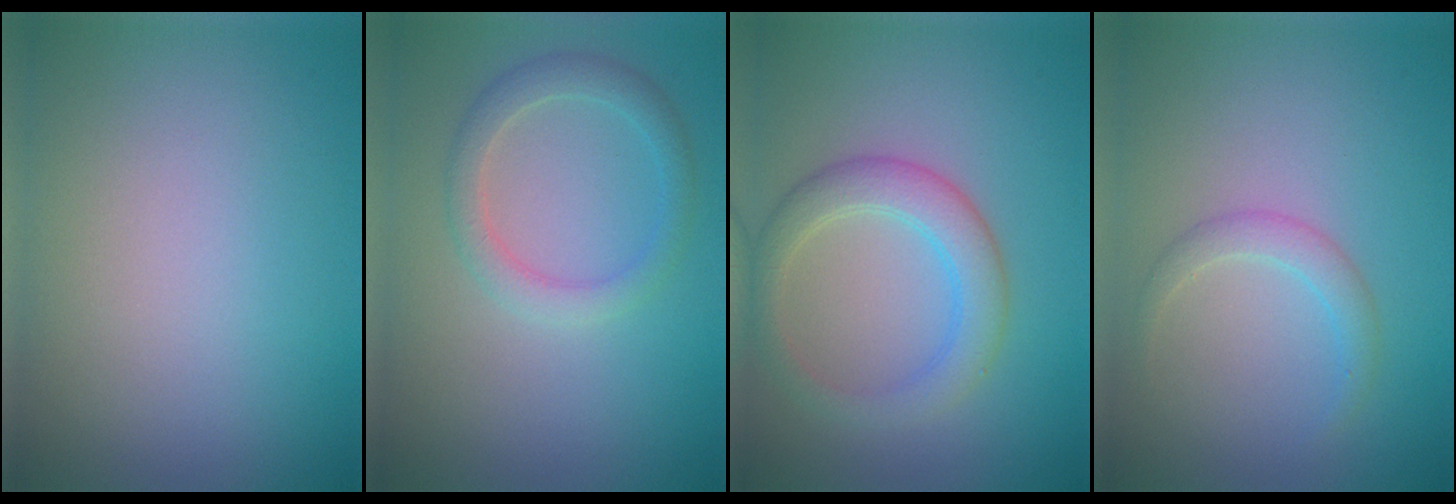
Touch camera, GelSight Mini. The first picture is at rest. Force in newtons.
{"total": 2.5, "press": 2.5, "slide": 0.1}
{"total": 3.7, "press": 3.7, "slide": 0.2}
{"total": 1.7, "press": 1.7, "slide": 0.2}